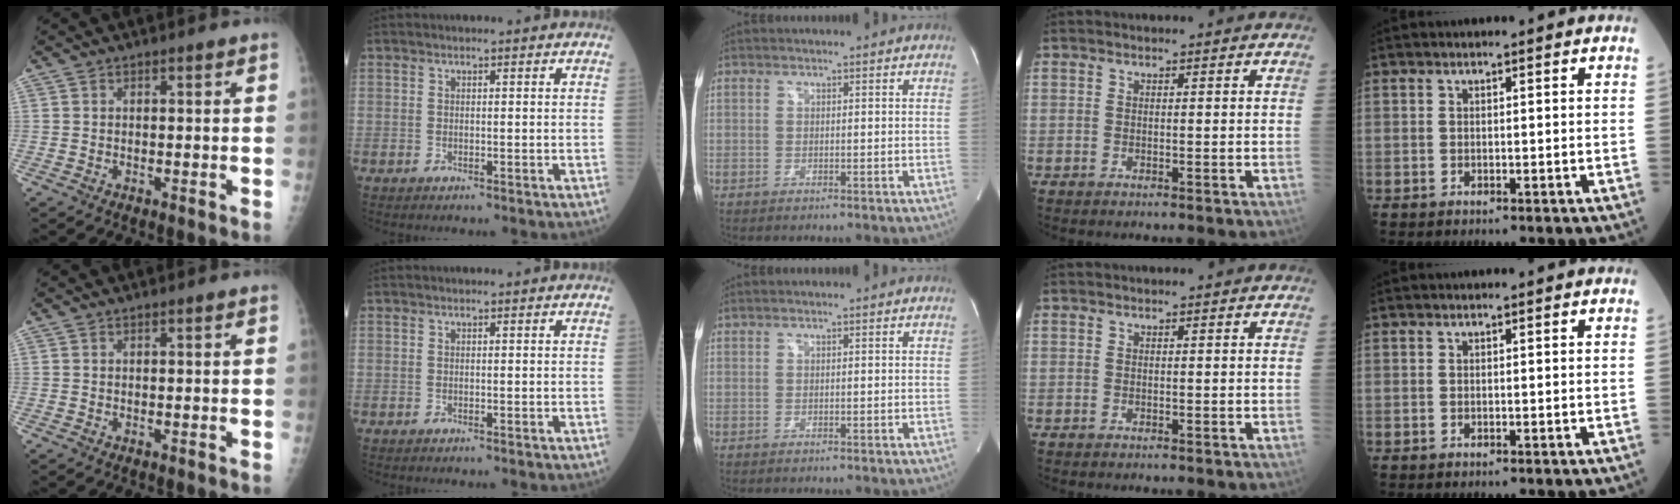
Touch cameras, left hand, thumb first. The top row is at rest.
{}